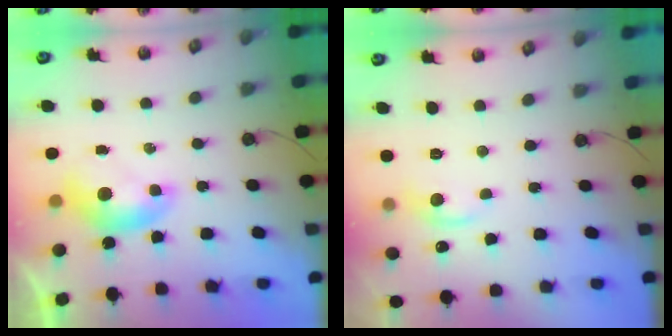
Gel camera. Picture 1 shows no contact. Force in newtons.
{"total": 1.3, "press": 1.1, "slide": 0.7}